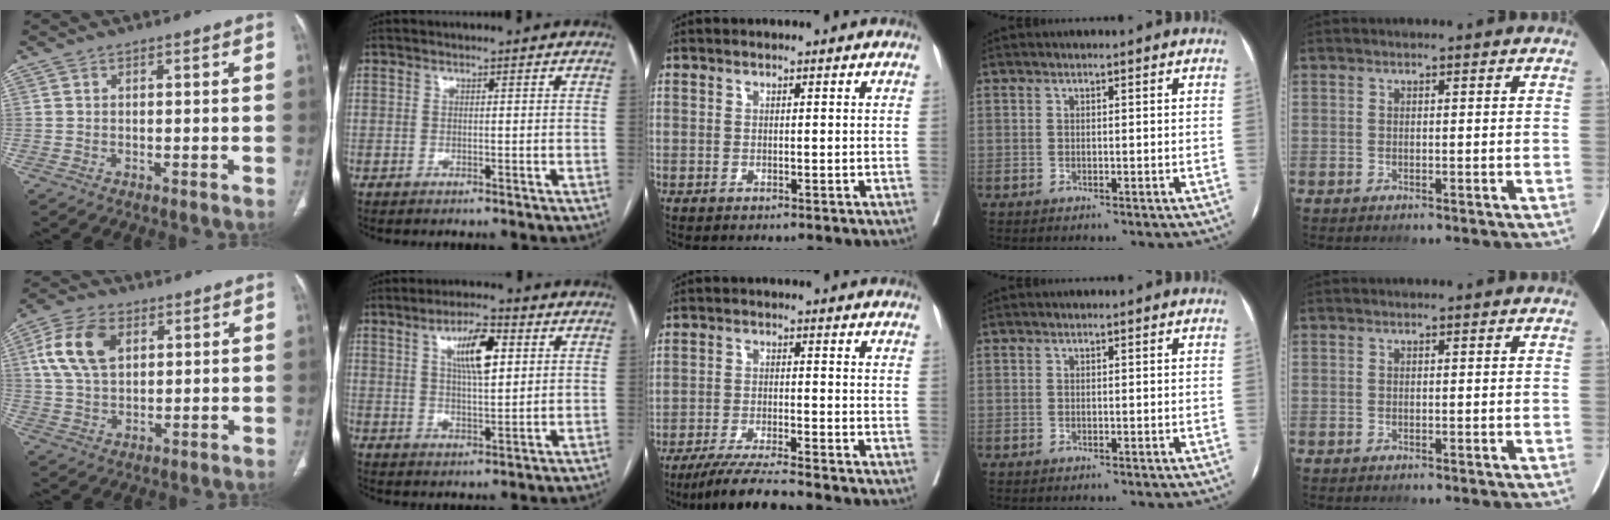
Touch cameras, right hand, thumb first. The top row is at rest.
{"thumb": {"total": 11.2, "force": [3.7, 7.0, 8.0], "torque": [-0.154, 0.003, 0.070]}, "index": {"total": 8.1, "force": [2.9, 2.2, 7.2], "torque": [-0.126, 0.008, 0.051]}, "middle": {"total": 7.7, "force": [-6.7, -1.3, 3.4], "torque": [-0.051, -0.029, -0.117]}}